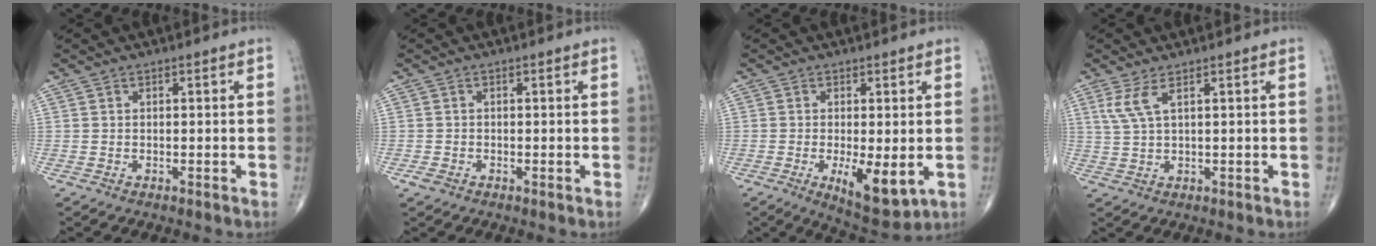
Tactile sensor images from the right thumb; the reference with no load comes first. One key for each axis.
{"total": 1.2, "fx": -0.7, "fy": 0.8, "fz": 0.7, "tx": -0.016, "ty": -0.001, "tz": -0.013}
{"total": 9.0, "fx": -2.0, "fy": 3.2, "fz": 8.1, "tx": -0.121, "ty": -0.024, "tz": -0.024}
{"total": 3.7, "fx": 1.8, "fy": 0.7, "fz": 3.1, "tx": -0.082, "ty": -0.001, "tz": 0.047}